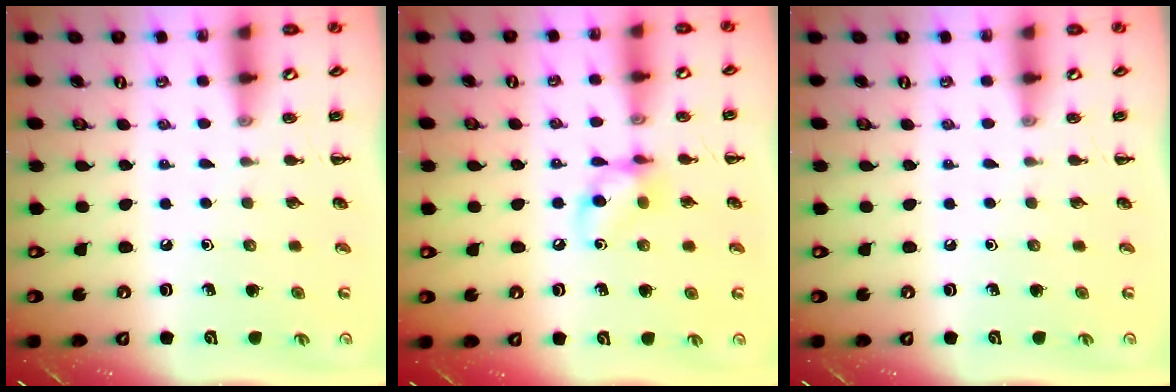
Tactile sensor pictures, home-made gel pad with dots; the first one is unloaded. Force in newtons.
{"total": 8.6, "press": 8.5, "slide": 1.0}
{"total": 0.0}